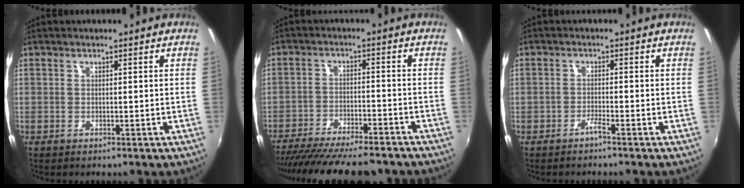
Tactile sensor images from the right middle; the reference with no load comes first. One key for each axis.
{"total": 18.8, "fx": -16.1, "fy": 3.8, "fz": 8.7, "tx": -0.171, "ty": -0.033, "tz": -0.241}
{"total": 1.2, "fx": -1.1, "fy": 0.0, "fz": 0.4, "tx": -0.011, "ty": -0.001, "tz": -0.024}